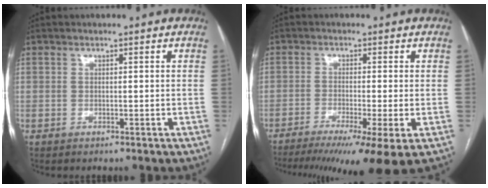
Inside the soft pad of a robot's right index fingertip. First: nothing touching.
{"total": 13.7, "force": [-9.5, -0.3, 9.8], "torque": [-0.128, -0.028, -0.148]}